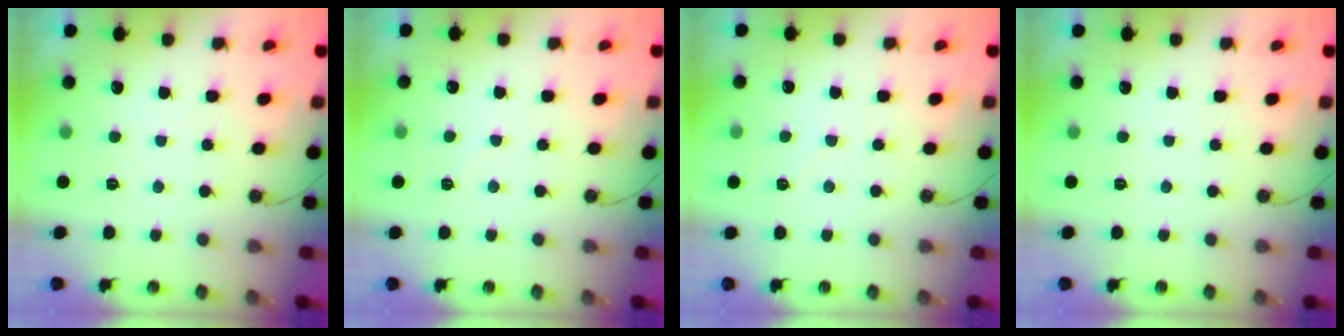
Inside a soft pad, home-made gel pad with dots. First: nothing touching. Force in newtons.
{"total": 5.4, "press": 5.4, "slide": 0.7}
{"total": 2.8, "press": 2.8, "slide": 0.4}
{"total": 0.0}